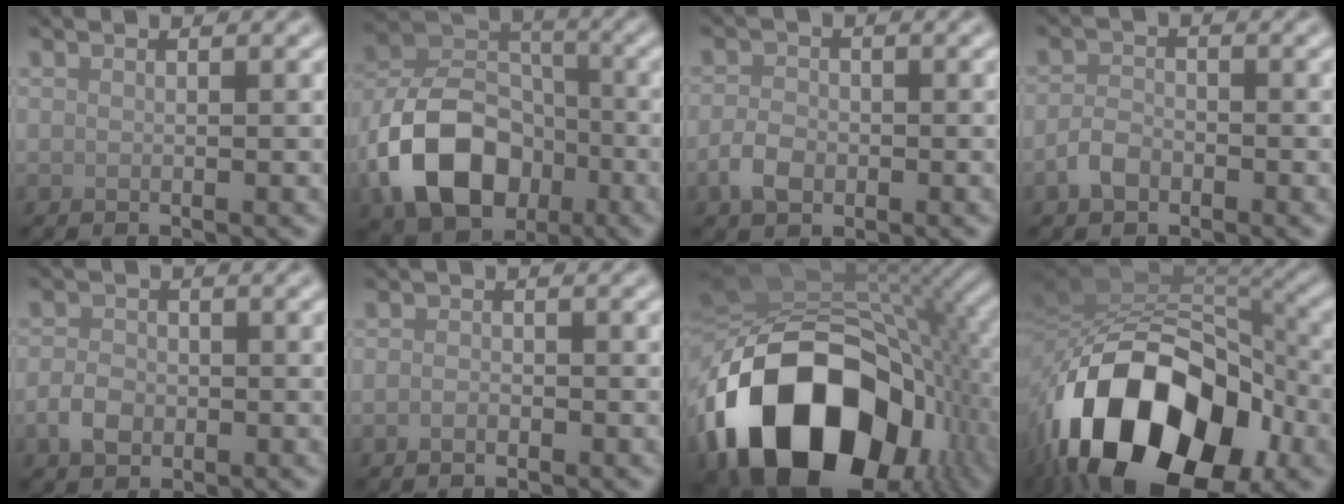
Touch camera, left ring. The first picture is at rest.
{"total": 10.8, "force": [-4.1, 7.5, 6.5], "torque": [-0.123, 0.004, -0.084]}
{"total": 2.5, "force": [-1.0, 1.8, 1.6], "torque": [-0.029, 0.000, -0.024]}
{"total": 2.1, "force": [-1.3, 1.3, 1.1], "torque": [-0.020, 0.003, -0.030]}
{"total": 2.5, "force": [-0.9, 1.8, 1.4], "torque": [-0.025, 0.000, -0.021]}
{"total": 0.9, "force": [-0.5, 0.5, 0.6], "torque": [-0.011, -0.001, -0.011]}
{"total": 19.8, "force": [-6.3, 13.2, 13.4], "torque": [-0.274, -0.044, -0.087]}
{"total": 18.4, "force": [-7.5, 10.6, 13.0], "torque": [-0.233, 0.004, -0.130]}